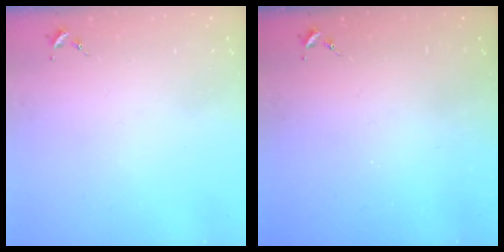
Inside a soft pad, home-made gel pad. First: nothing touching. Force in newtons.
{"total": 0.0}